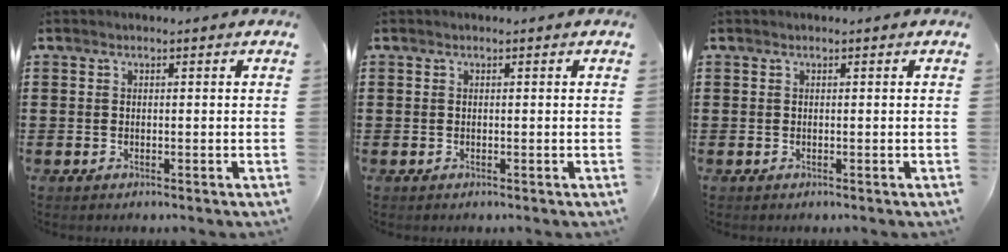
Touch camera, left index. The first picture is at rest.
{"total": 0.0}
{"total": 0.0}